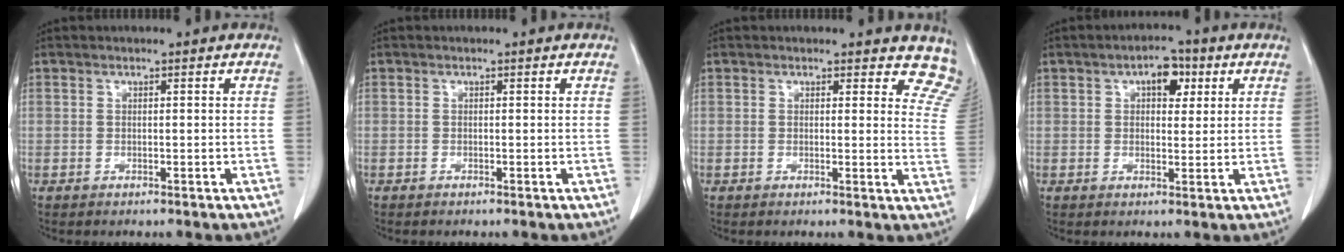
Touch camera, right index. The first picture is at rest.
{"total": 0.0}
{"total": 6.6, "force": [6.1, 2.4, 0.6], "torque": [0.033, -0.027, 0.026]}
{"total": 4.7, "force": [2.0, 2.5, 3.6], "torque": [-0.051, 0.014, 0.027]}